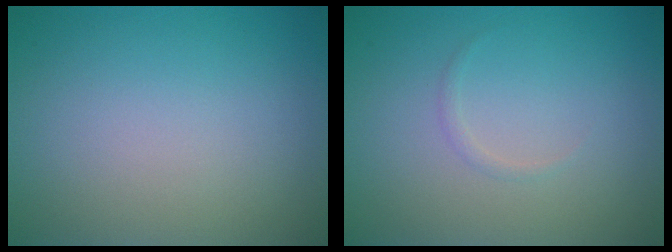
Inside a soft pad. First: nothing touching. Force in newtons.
{"total": 0.6, "press": 0.6, "slide": 0.1}